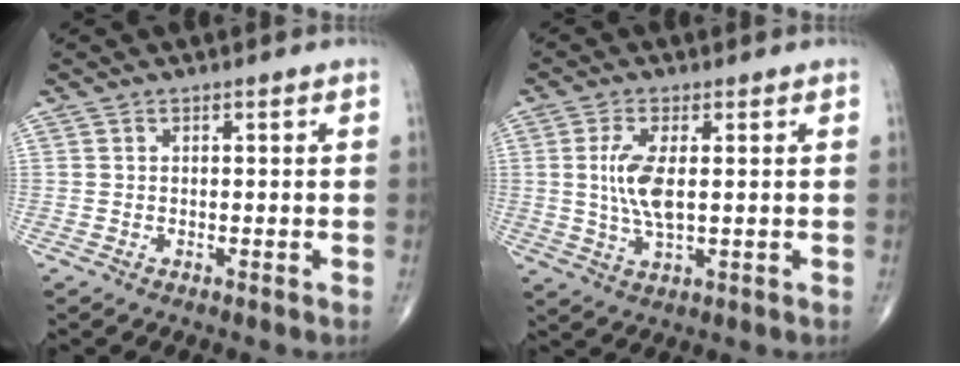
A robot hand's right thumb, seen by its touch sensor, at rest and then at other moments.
{"total": 7.2, "force": [0.8, 2.7, 6.7], "torque": [-0.149, -0.008, 0.019]}